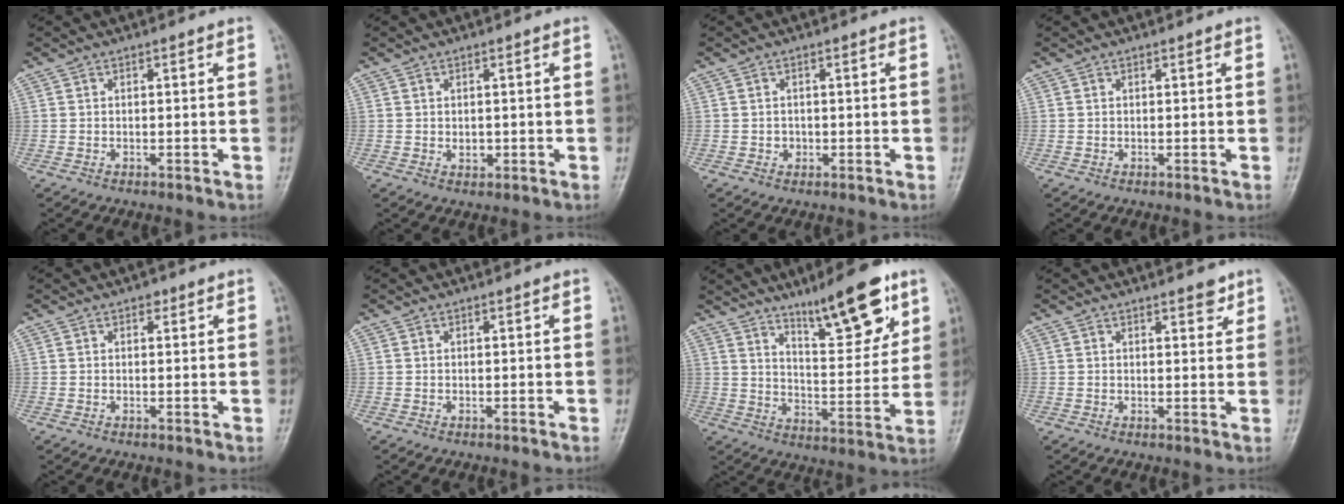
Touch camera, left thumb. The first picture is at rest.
{"total": 1.8, "force": [0.1, 1.3, 1.2], "torque": [-0.012, -0.002, 0.005]}
{"total": 1.3, "force": [-0.1, 1.2, 0.4], "torque": [0.000, 0.003, 0.000]}
{"total": 0.0}
{"total": 1.2, "force": [0.7, 0.7, 0.6], "torque": [0.000, -0.002, 0.007]}
{"total": 0.0}
{"total": 15.0, "force": [9.7, 4.1, 10.7], "torque": [-0.133, -0.061, 0.159]}
{"total": 2.7, "force": [2.0, 1.1, 1.6], "torque": [-0.009, -0.011, 0.025]}